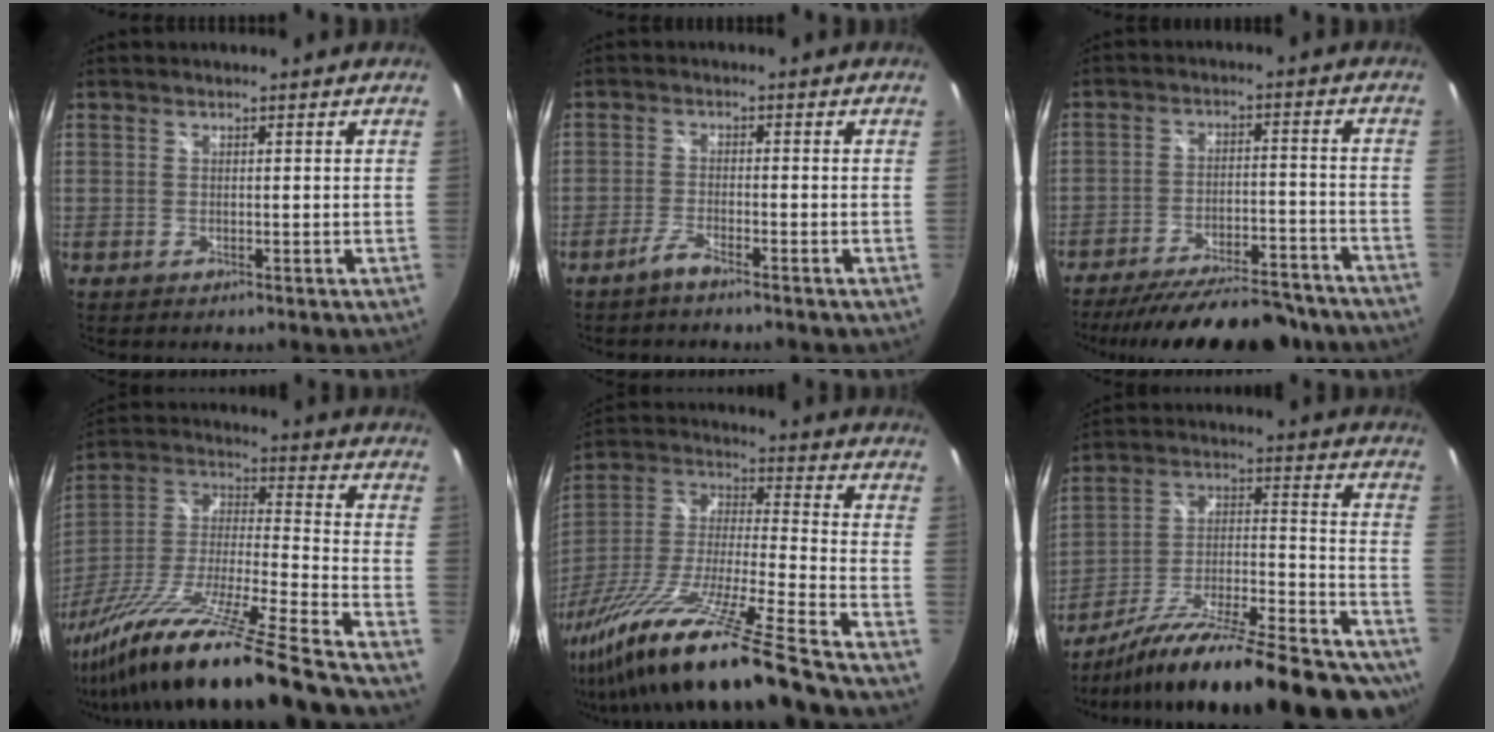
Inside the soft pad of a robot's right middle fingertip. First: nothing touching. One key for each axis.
{"total": 2.8, "fx": -2.4, "fy": 0.2, "fz": 1.4, "tx": -0.044, "ty": -0.001, "tz": -0.050}
{"total": 22.5, "fx": -19.6, "fy": 5.4, "fz": 9.7, "tx": -0.178, "ty": -0.014, "tz": -0.264}
{"total": 30.4, "fx": -23.7, "fy": -0.3, "fz": 19.1, "tx": -0.312, "ty": -0.062, "tz": -0.402}
{"total": 28.6, "fx": -21.8, "fy": -0.5, "fz": 18.6, "tx": -0.322, "ty": -0.064, "tz": -0.380}
{"total": 29.9, "fx": -24.7, "fy": 5.9, "fz": 15.8, "tx": -0.237, "ty": -0.030, "tz": -0.358}